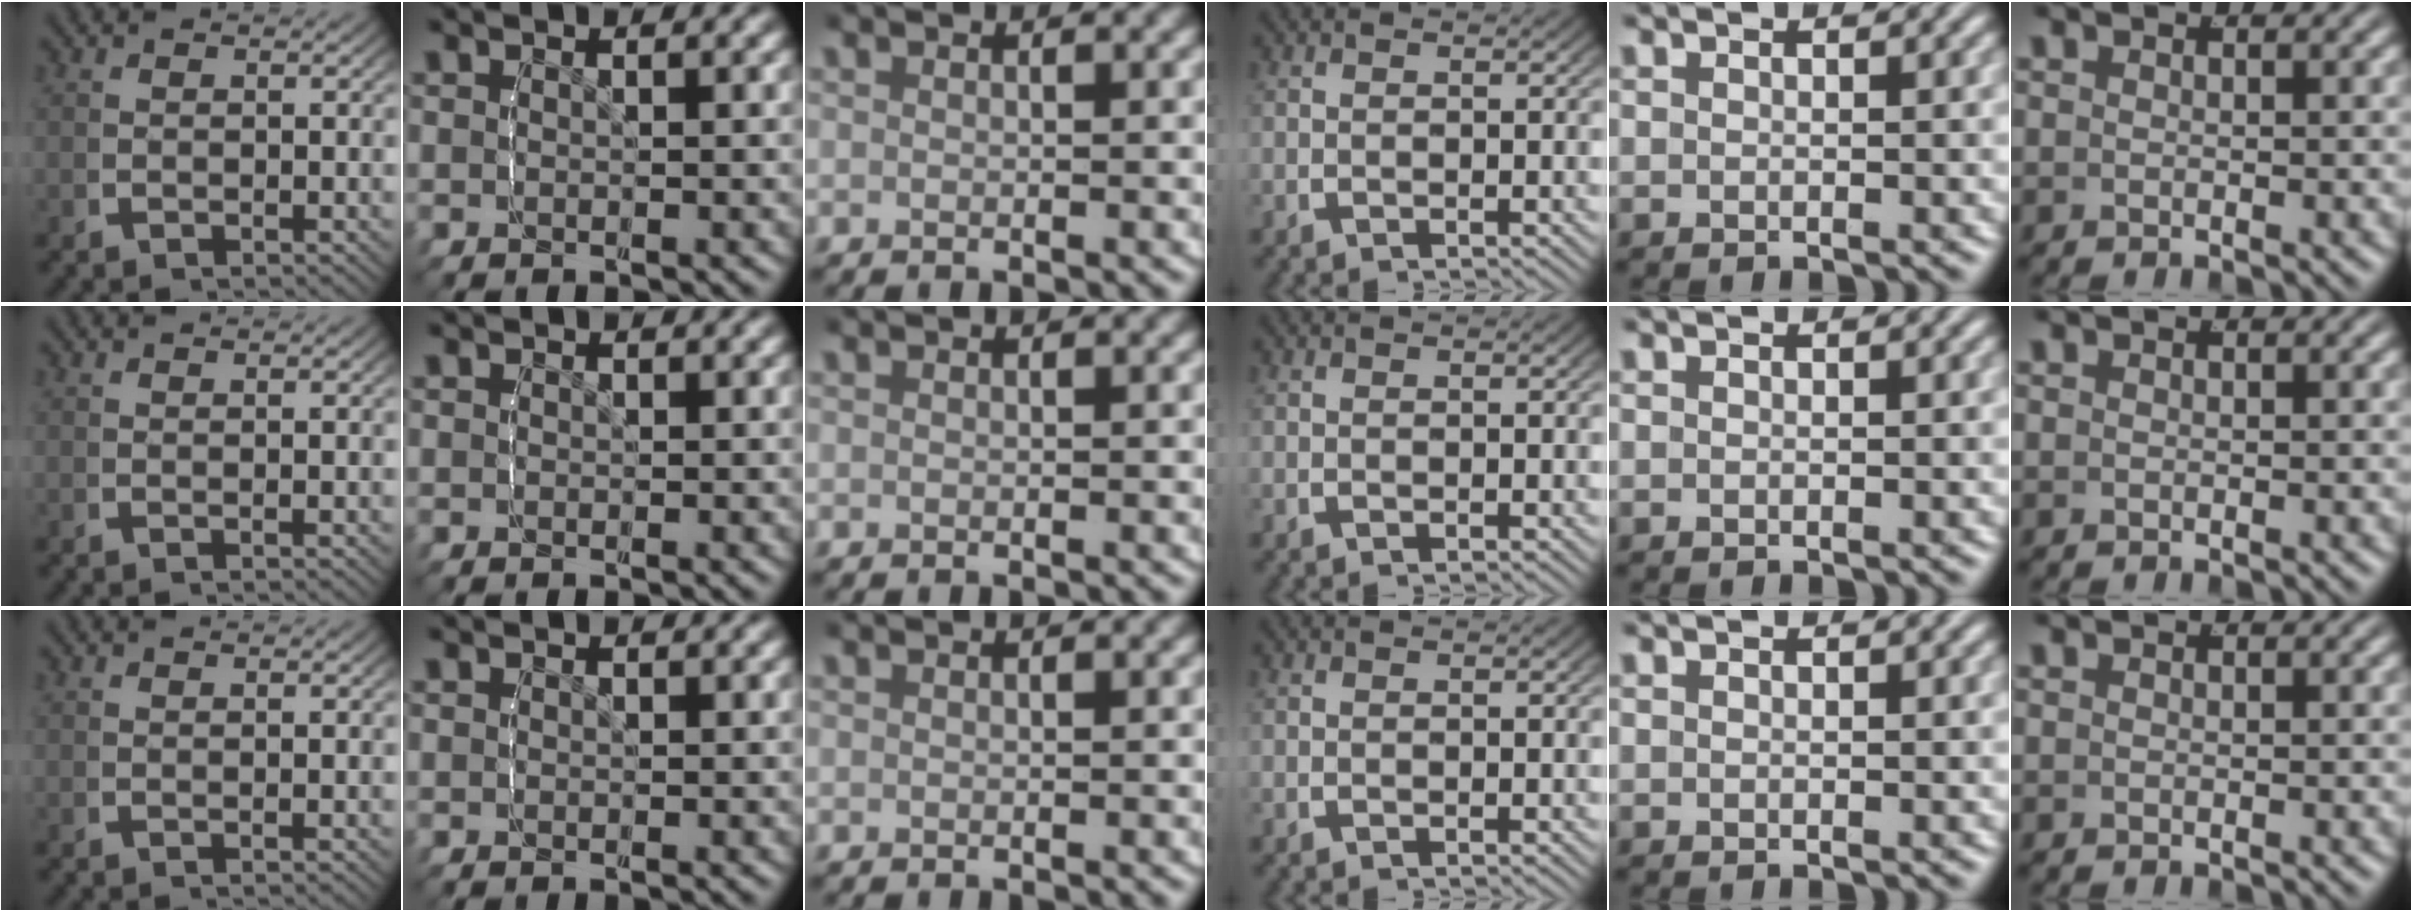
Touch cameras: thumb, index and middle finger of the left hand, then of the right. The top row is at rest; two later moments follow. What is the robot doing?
{"motion": "grasp_and_lifting", "object": "scissors"}